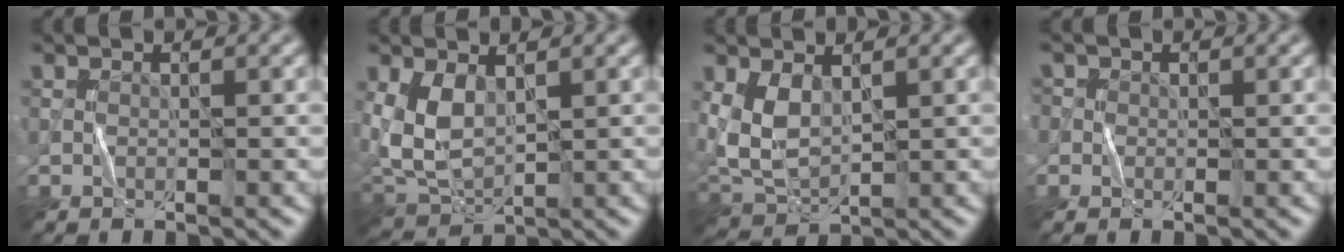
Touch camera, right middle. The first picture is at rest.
{"total": 5.2, "force": [1.4, 3.0, 3.9], "torque": [-0.097, -0.003, 0.032]}
{"total": 4.5, "force": [1.5, 2.5, 3.4], "torque": [-0.081, -0.003, 0.034]}
{"total": 1.6, "force": [0.4, 1.5, 0.4], "torque": [-0.006, 0.006, -0.011]}